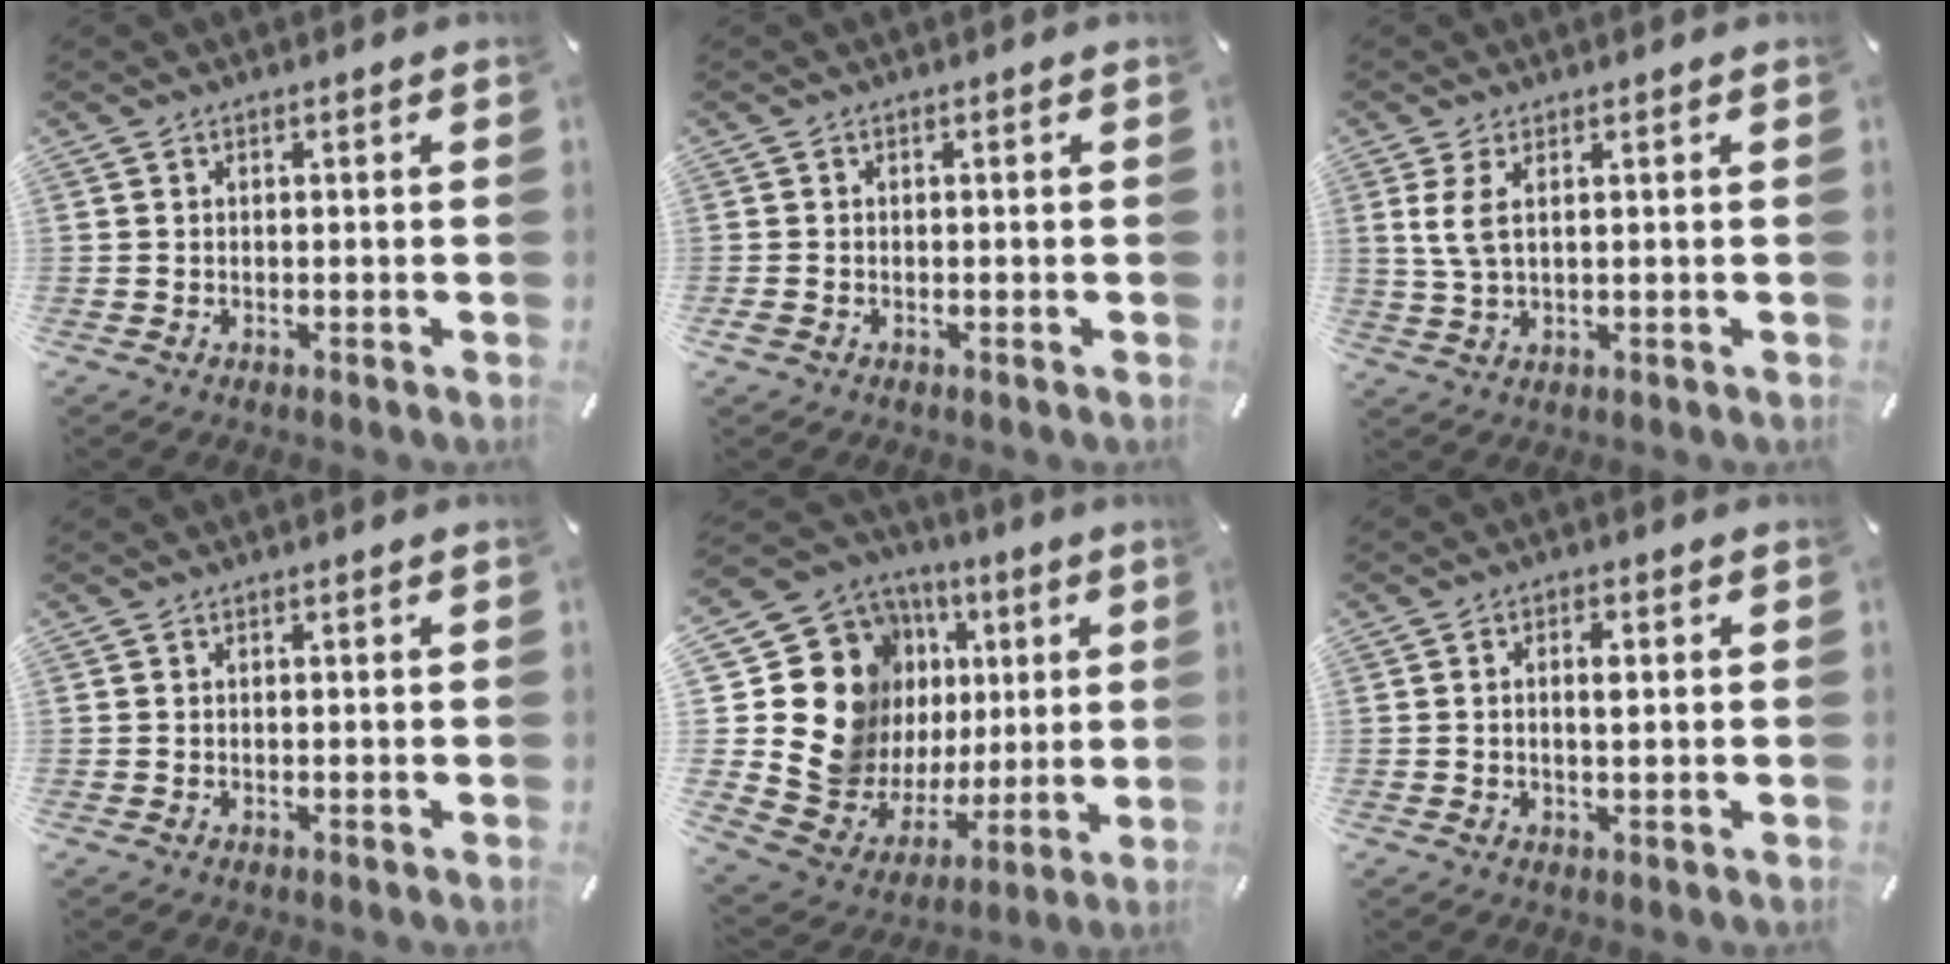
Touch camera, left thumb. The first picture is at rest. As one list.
[{"total": 0.8, "force": [-0.5, 0.4, 0.4], "torque": [-0.006, 0.000, -0.009]}, {"total": 4.9, "force": [1.7, 1.7, 4.2], "torque": [-0.102, -0.006, 0.027]}, {"total": 0.0}, {"total": 20.0, "force": [5.0, 17.1, 9.3], "torque": [-0.173, -0.055, 0.121]}, {"total": 2.7, "force": [0.3, 1.0, 2.5], "torque": [-0.041, 0.001, 0.001]}]